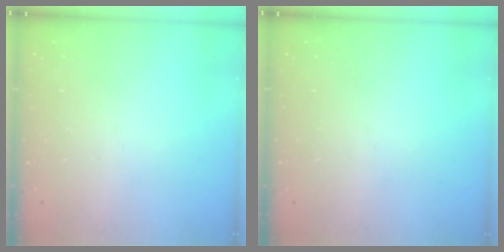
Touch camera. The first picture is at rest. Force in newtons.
{"total": 0.0}